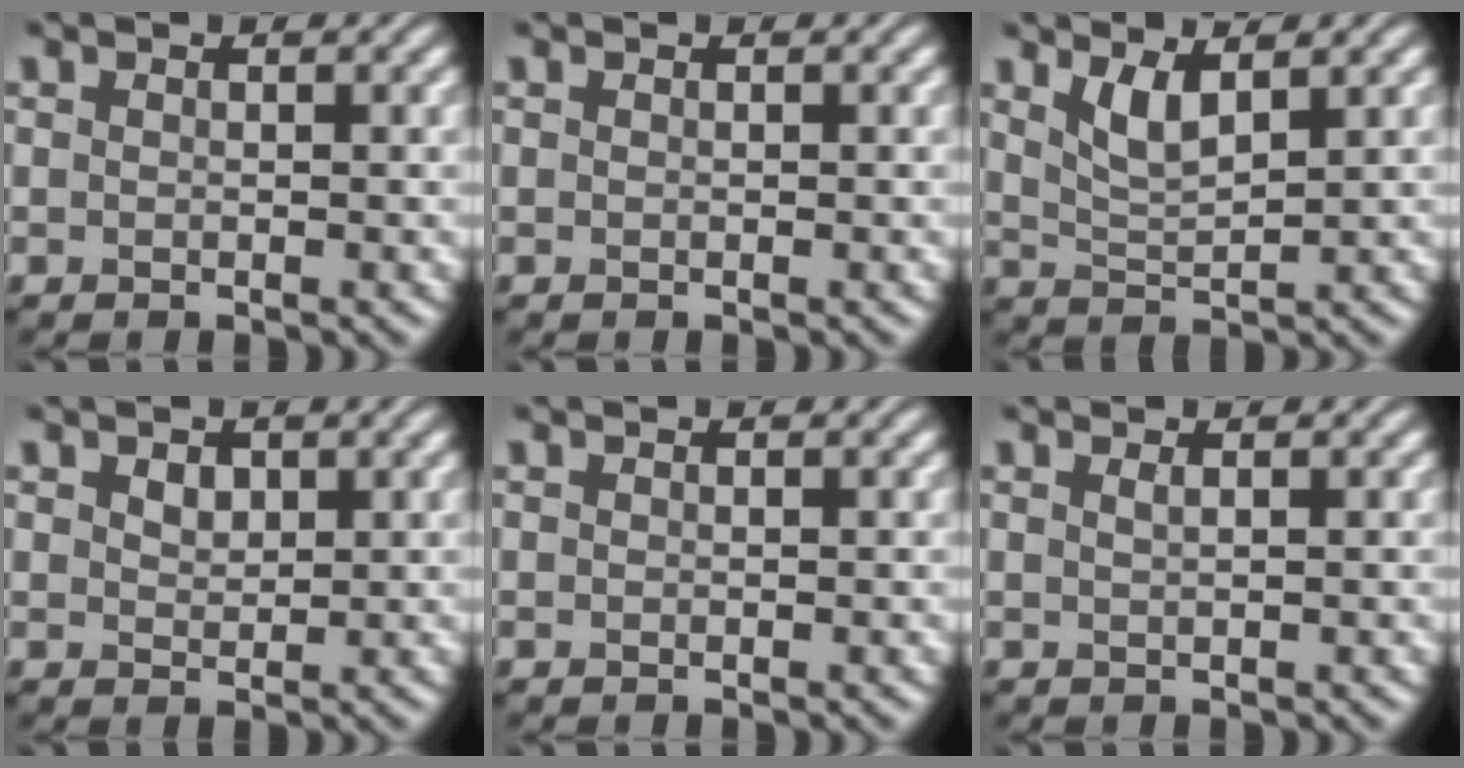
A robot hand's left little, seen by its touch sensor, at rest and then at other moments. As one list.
[{"total": 0.0}, {"total": 2.7, "force": [1.7, 0.7, 2.0], "torque": [-0.044, -0.009, 0.037]}, {"total": 1.3, "force": [0.8, 0.8, 0.6], "torque": [-0.012, 0.000, 0.016]}, {"total": 0.0}, {"total": 0.8, "force": [0.4, 0.3, 0.6], "torque": [-0.004, 0.000, 0.004]}]